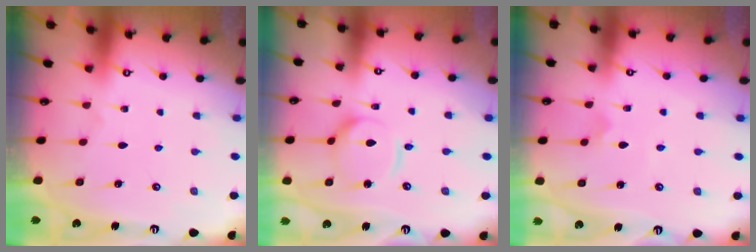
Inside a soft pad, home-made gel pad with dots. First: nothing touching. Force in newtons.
{"total": 10.0, "press": 10.0, "slide": 0.9}
{"total": 2.5, "press": 2.5, "slide": 0.3}